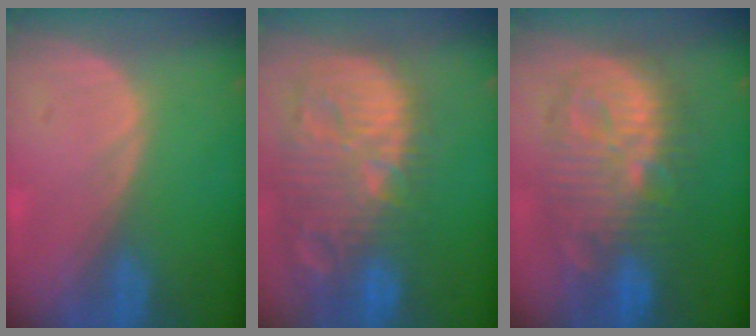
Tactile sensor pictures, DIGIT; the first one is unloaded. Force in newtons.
{"total": 14.6, "press": 12.6, "slide": 7.3}
{"total": 11.6, "press": 11.5, "slide": 0.8}